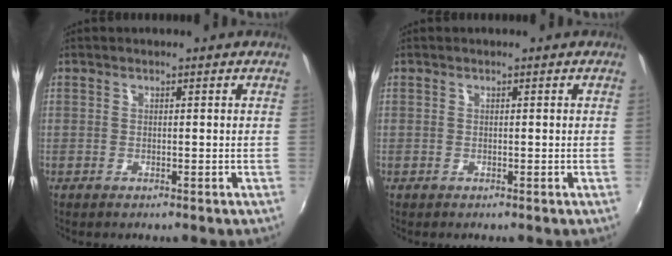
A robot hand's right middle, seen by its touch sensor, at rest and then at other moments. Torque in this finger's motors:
{"motor_torque": [0.56, -0.24, -0.08, -0.10]}